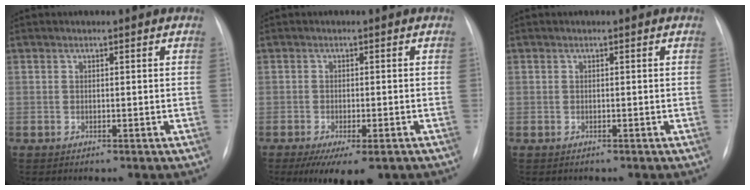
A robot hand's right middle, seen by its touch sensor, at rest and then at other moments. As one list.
[{"total": 7.7, "force": [-5.1, 2.4, 5.2], "torque": [-0.073, -0.017, -0.074]}, {"total": 0.5, "force": [-0.2, 0.4, -0.2], "torque": [-0.001, 0.004, -0.005]}]